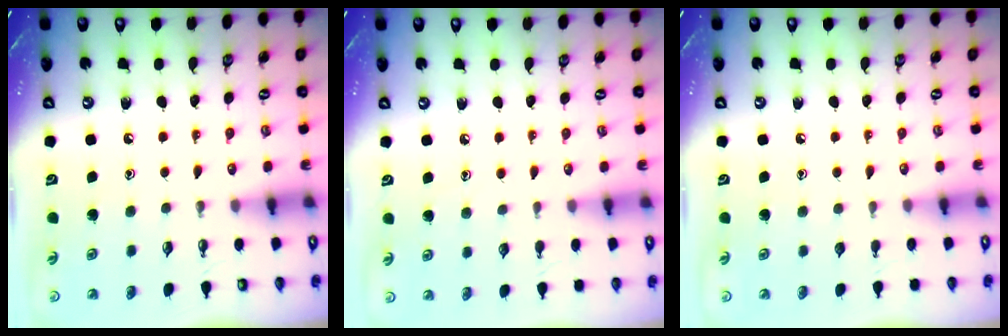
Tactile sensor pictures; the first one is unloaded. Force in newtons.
{"total": 3.8, "press": 3.8, "slide": 0.4}
{"total": 0.0}